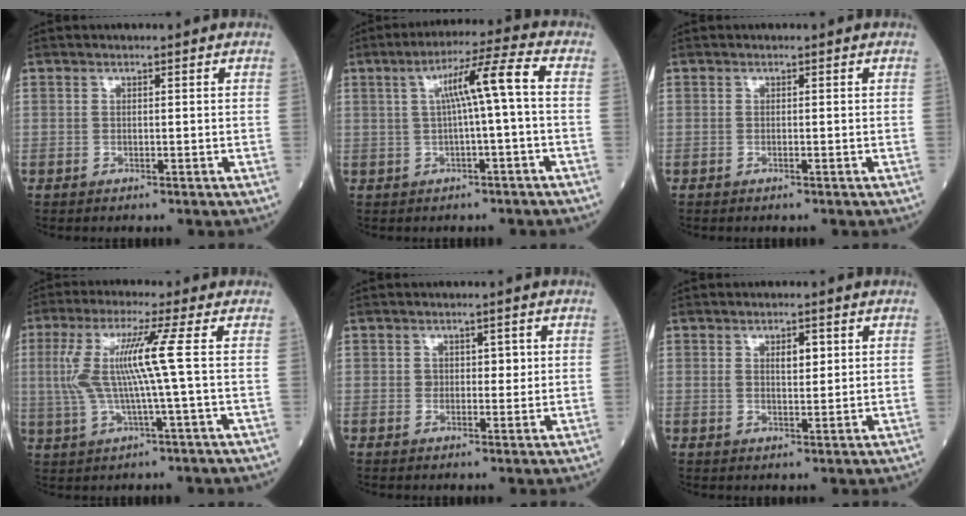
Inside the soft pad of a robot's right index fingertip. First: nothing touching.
{"total": 7.4, "force": [0.4, -0.6, 7.4], "torque": [-0.120, 0.022, 0.008]}
{"total": 0.0}
{"total": 9.0, "force": [0.9, -1.1, 8.9], "torque": [-0.192, 0.011, 0.019]}
{"total": 2.2, "force": [0.5, 1.5, 1.5], "torque": [-0.013, 0.002, 0.006]}
{"total": 2.9, "force": [1.1, 1.1, 2.5], "torque": [-0.040, -0.001, 0.017]}